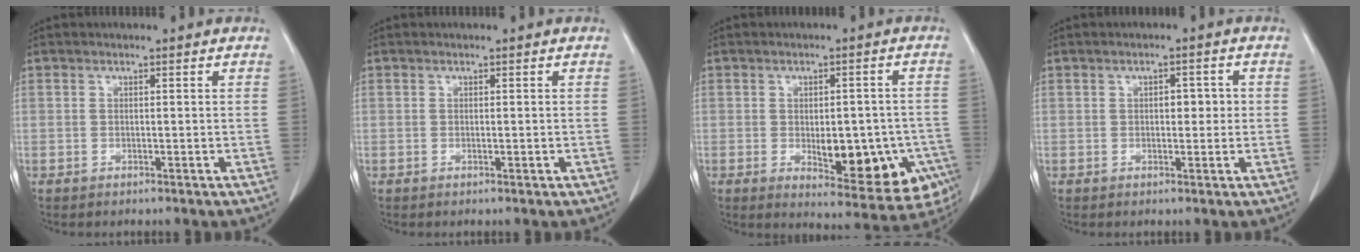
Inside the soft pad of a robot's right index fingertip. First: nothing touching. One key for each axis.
{"total": 0.9, "fx": -0.2, "fy": 0.4, "fz": 0.7, "tx": -0.021, "ty": -0.001, "tz": 0.000}
{"total": 15.1, "fx": -4.4, "fy": 6.7, "fz": 12.8, "tx": -0.131, "ty": 0.012, "tz": -0.038}
{"total": 3.5, "fx": 0.3, "fy": 1.7, "fz": 3.0, "tx": -0.048, "ty": 0.012, "tz": 0.009}